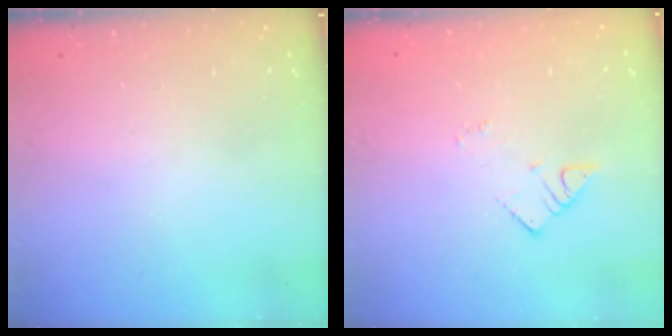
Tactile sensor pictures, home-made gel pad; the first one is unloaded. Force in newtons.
{"total": 1.9, "press": 1.9, "slide": 0.2}